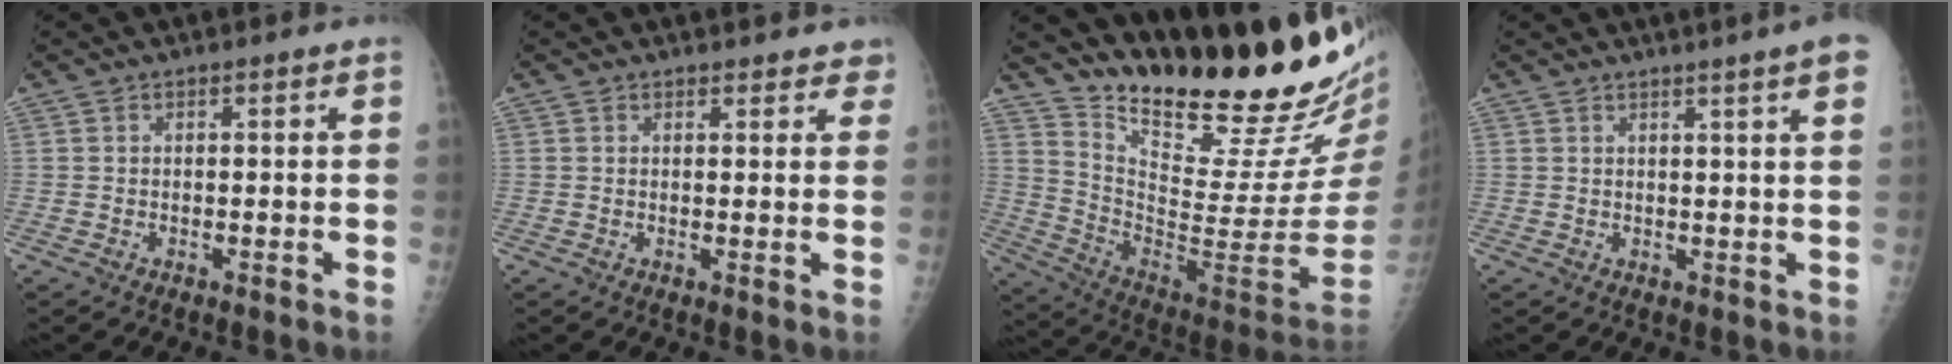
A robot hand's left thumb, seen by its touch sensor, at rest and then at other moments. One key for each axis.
{"total": 4.3, "fx": 3.8, "fy": 1.7, "fz": 1.0, "tx": 0.023, "ty": -0.013, "tz": 0.032}
{"total": 27.6, "fx": 23.6, "fy": 3.4, "fz": 13.9, "tx": -0.189, "ty": -0.187, "tz": 0.354}
{"total": 6.8, "fx": 4.4, "fy": -0.3, "fz": 5.2, "tx": -0.063, "ty": -0.008, "tz": 0.045}